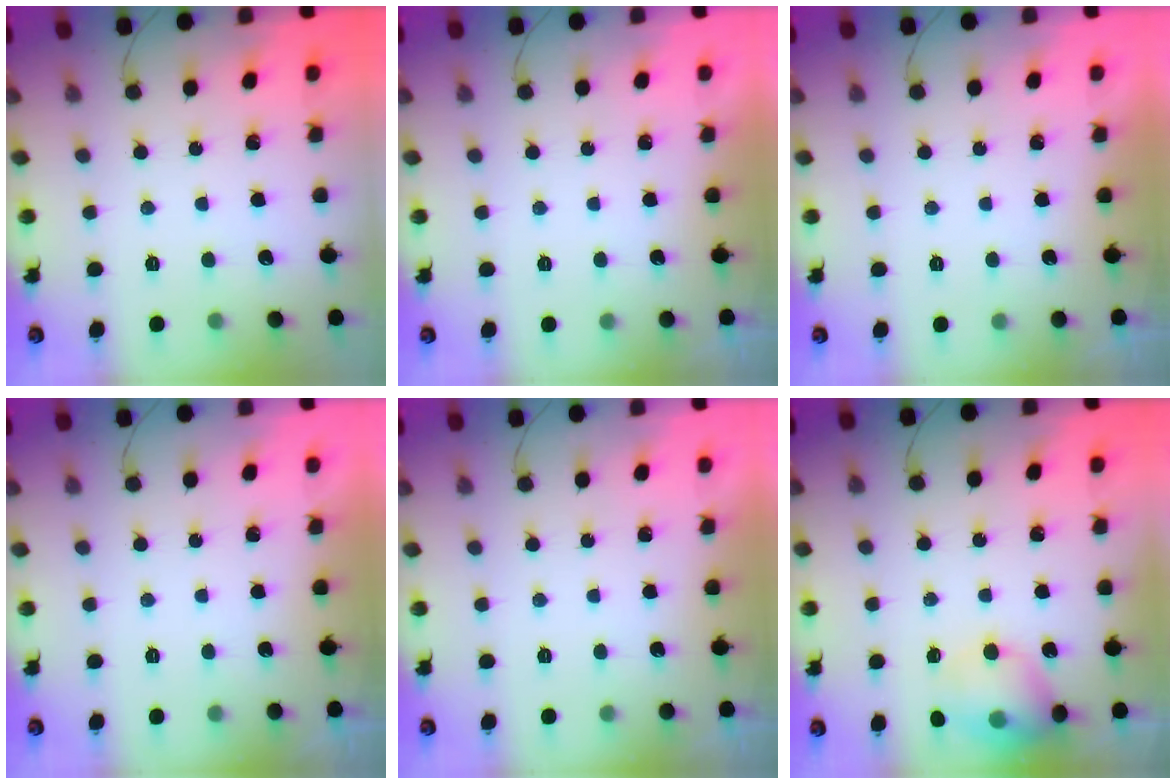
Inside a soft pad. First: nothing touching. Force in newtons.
{"total": 0.0}
{"total": 0.0}
{"total": 0.0}
{"total": 0.0}
{"total": 13.7, "press": 13.5, "slide": 2.2}